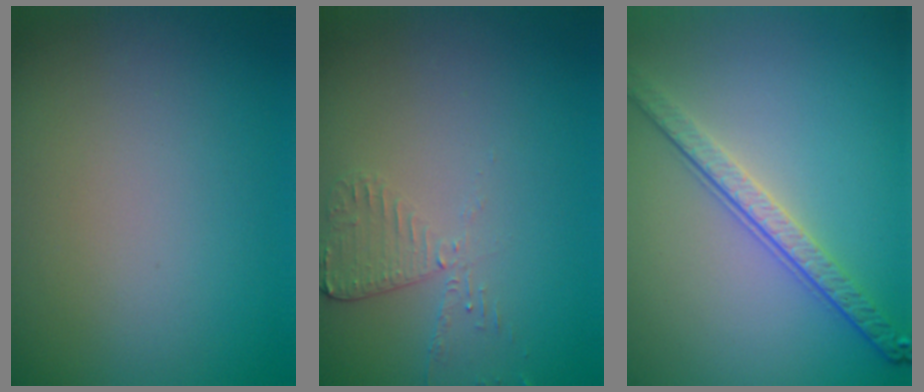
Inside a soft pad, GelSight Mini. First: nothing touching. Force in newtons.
{"total": 1.9, "press": 1.9, "slide": 0.4}
{"total": 3.8, "press": 3.0, "slide": 2.4}